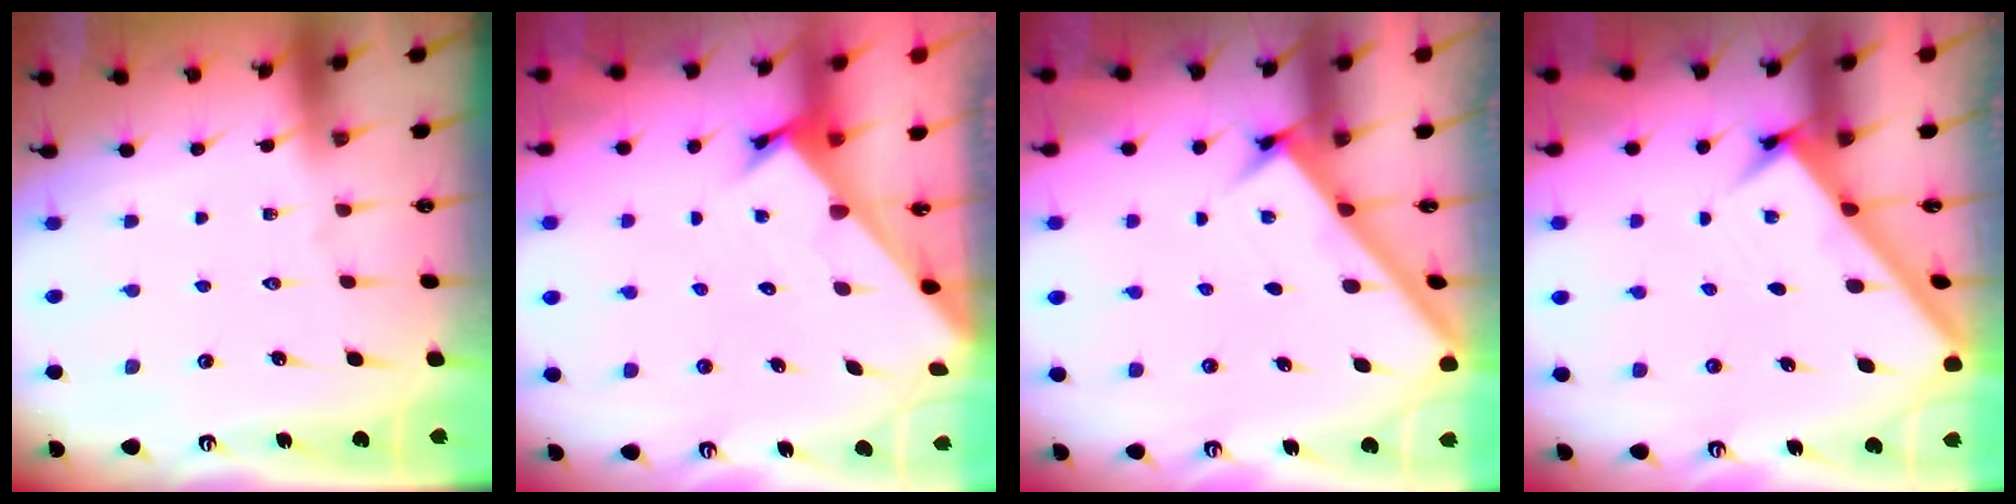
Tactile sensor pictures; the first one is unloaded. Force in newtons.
{"total": 2.5, "press": 2.4, "slide": 0.2}
{"total": 2.8, "press": 2.7, "slide": 0.4}
{"total": 3.0, "press": 2.9, "slide": 0.4}